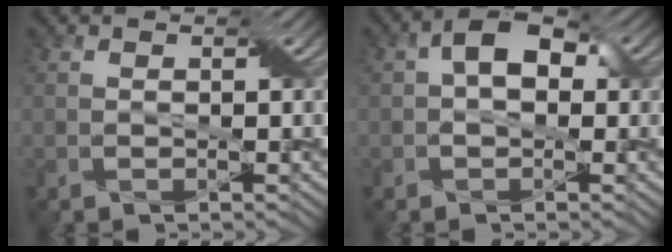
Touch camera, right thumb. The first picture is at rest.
{"total": 4.9, "force": [0.7, 3.1, 3.8], "torque": [-0.061, 0.008, 0.003]}